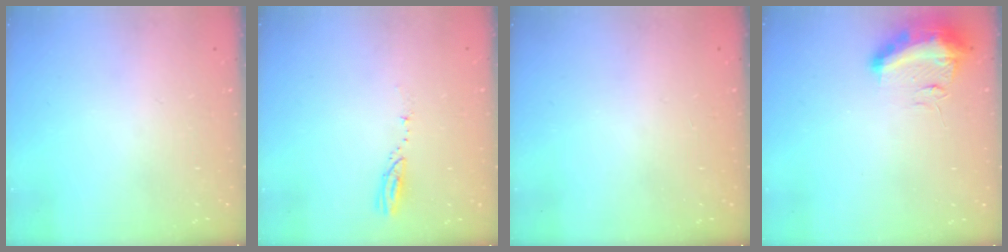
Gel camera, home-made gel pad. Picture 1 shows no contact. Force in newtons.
{"total": 3.1, "press": 3.1, "slide": 0.3}
{"total": 0.0}
{"total": 17.3, "press": 13.2, "slide": 11.2}